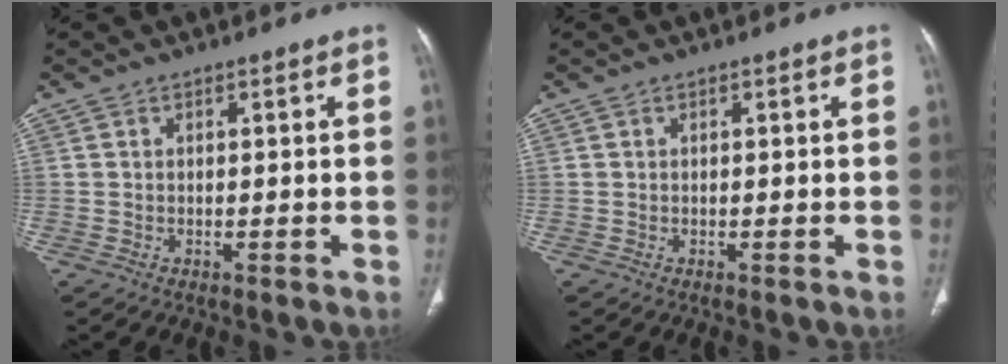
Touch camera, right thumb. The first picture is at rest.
{"total": 0.0}